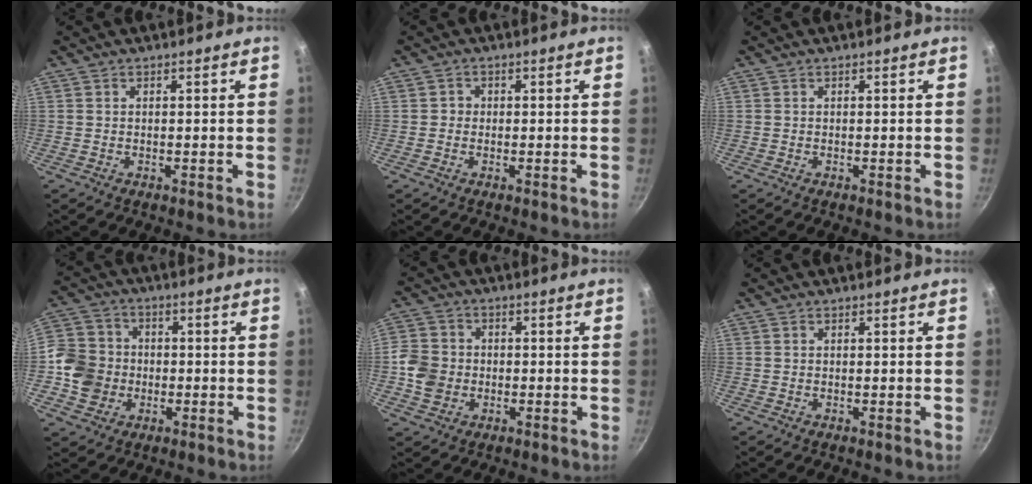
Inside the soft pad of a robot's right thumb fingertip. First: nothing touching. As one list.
[{"total": 1.2, "force": [-0.2, 1.2, 0.3], "torque": [0.002, 0.001, -0.006]}, {"total": 0.0}, {"total": 10.1, "force": [-1.6, 9.1, 3.9], "torque": [-0.046, 0.023, -0.044]}, {"total": 6.9, "force": [-1.3, 6.1, 3.0], "torque": [-0.039, 0.016, -0.035]}, {"total": 0.0}]